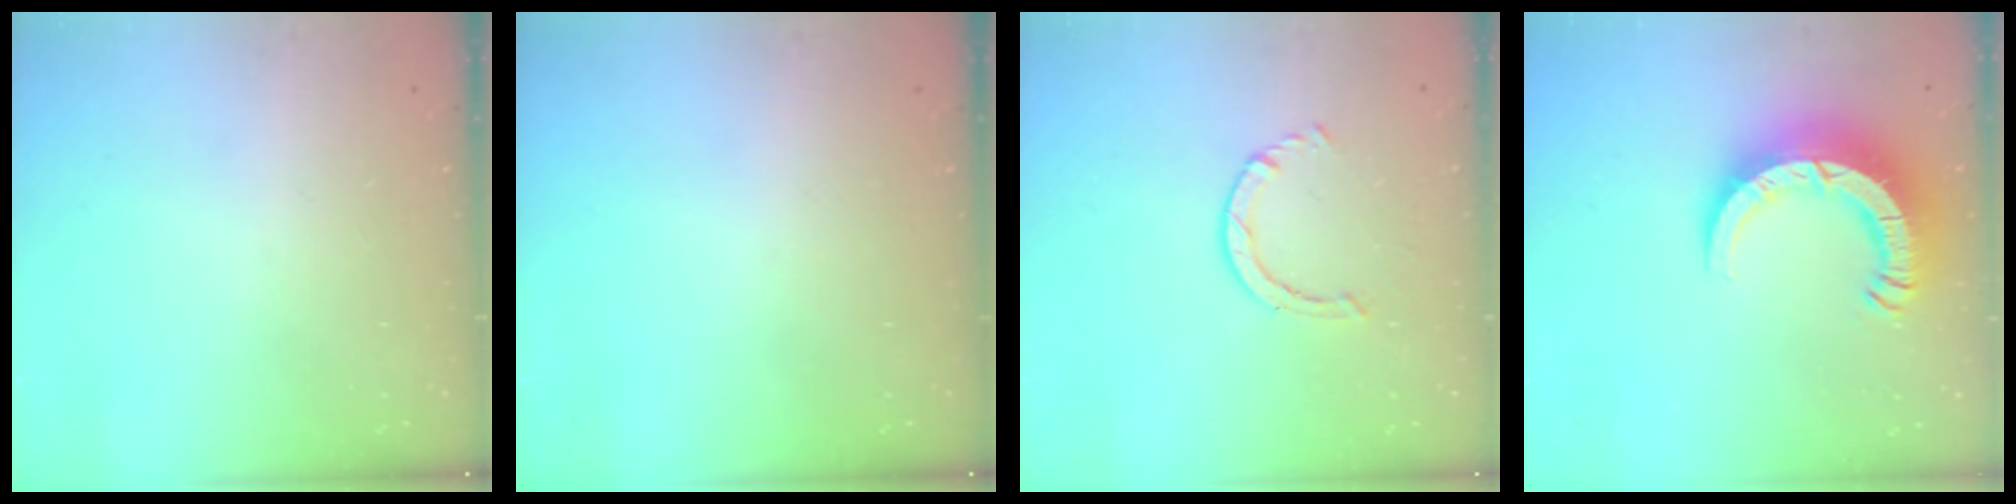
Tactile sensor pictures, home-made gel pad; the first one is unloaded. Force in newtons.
{"total": 0.0}
{"total": 2.5, "press": 2.5, "slide": 0.3}
{"total": 13.1, "press": 13.0, "slide": 1.4}